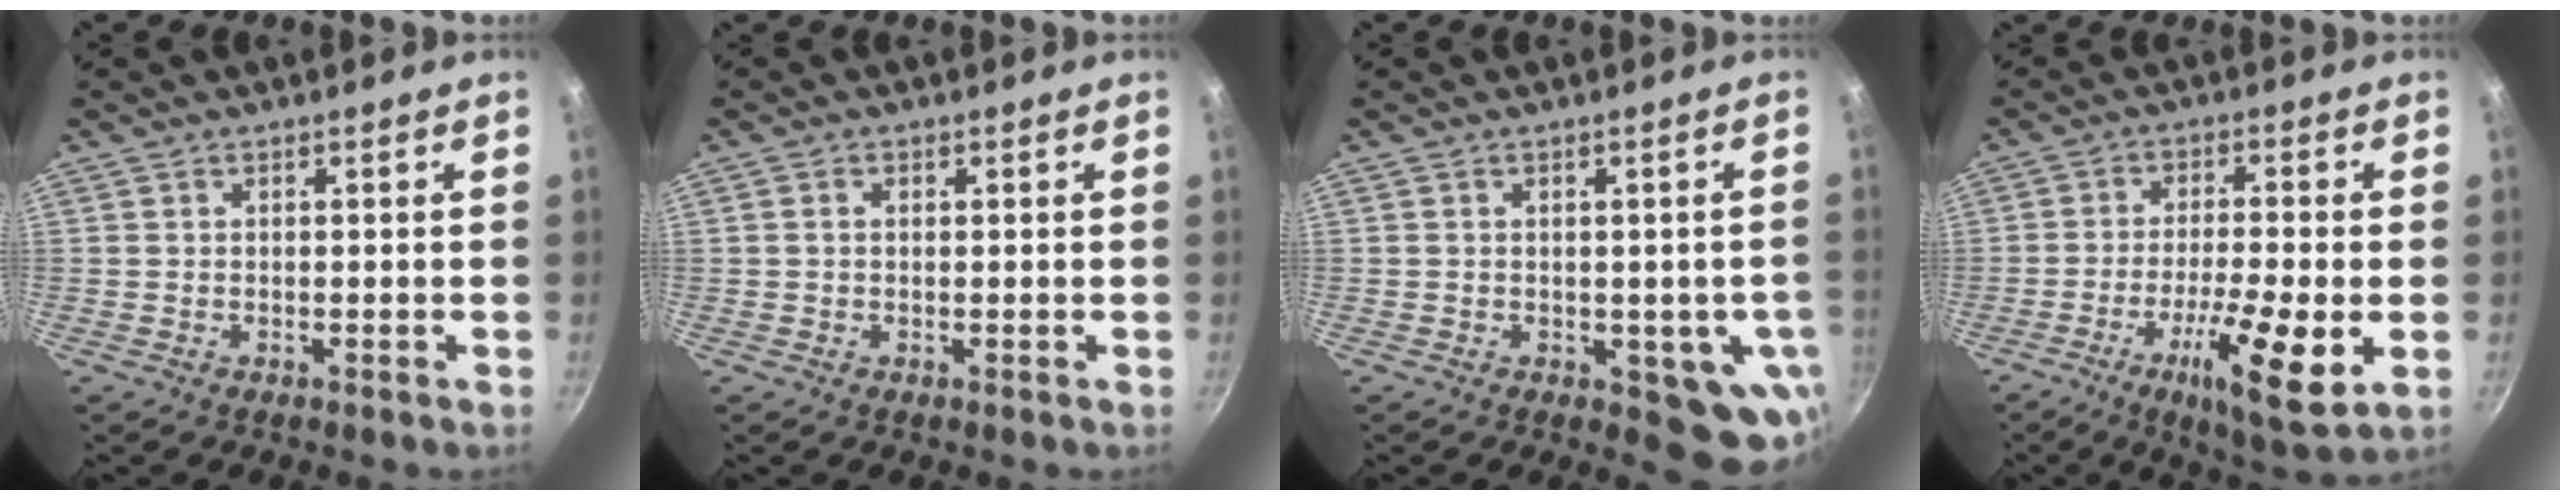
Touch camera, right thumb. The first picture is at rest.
{"total": 0.9, "force": [0.1, 0.6, 0.7], "torque": [-0.011, 0.003, 0.001]}
{"total": 9.1, "force": [-2.0, 4.8, 7.5], "torque": [-0.044, -0.002, -0.019]}
{"total": 13.4, "force": [-4.3, 2.6, 12.4], "torque": [-0.208, 0.006, -0.072]}